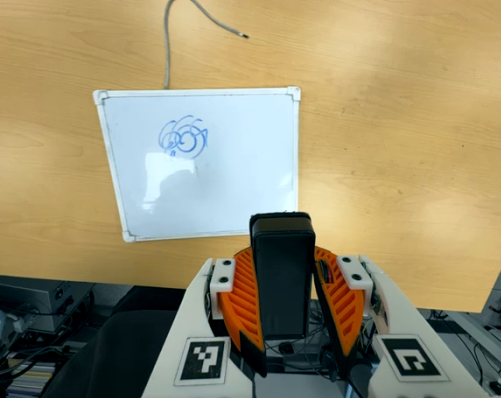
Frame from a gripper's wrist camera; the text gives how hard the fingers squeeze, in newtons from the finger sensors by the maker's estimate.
{"total": 8.7, "left": 7.7, "right": 9.7}